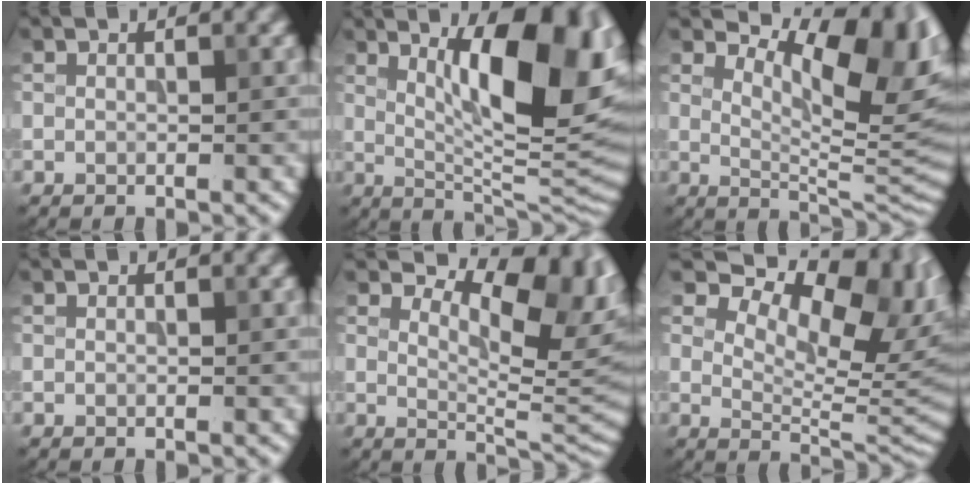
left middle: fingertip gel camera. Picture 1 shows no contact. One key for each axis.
{"total": 13.1, "fx": 3.9, "fy": 4.1, "fz": 11.8, "tx": -0.154, "ty": -0.003, "tz": 0.067}
{"total": 11.7, "fx": 5.5, "fy": 4.7, "fz": 9.1, "tx": -0.125, "ty": -0.001, "tz": 0.094}
{"total": 0.0}
{"total": 9.5, "fx": 4.5, "fy": 4.3, "fz": 7.2, "tx": -0.102, "ty": -0.005, "tz": 0.071}
{"total": 12.2, "fx": 6.5, "fy": 5.7, "fz": 8.7, "tx": -0.128, "ty": 0.009, "tz": 0.104}